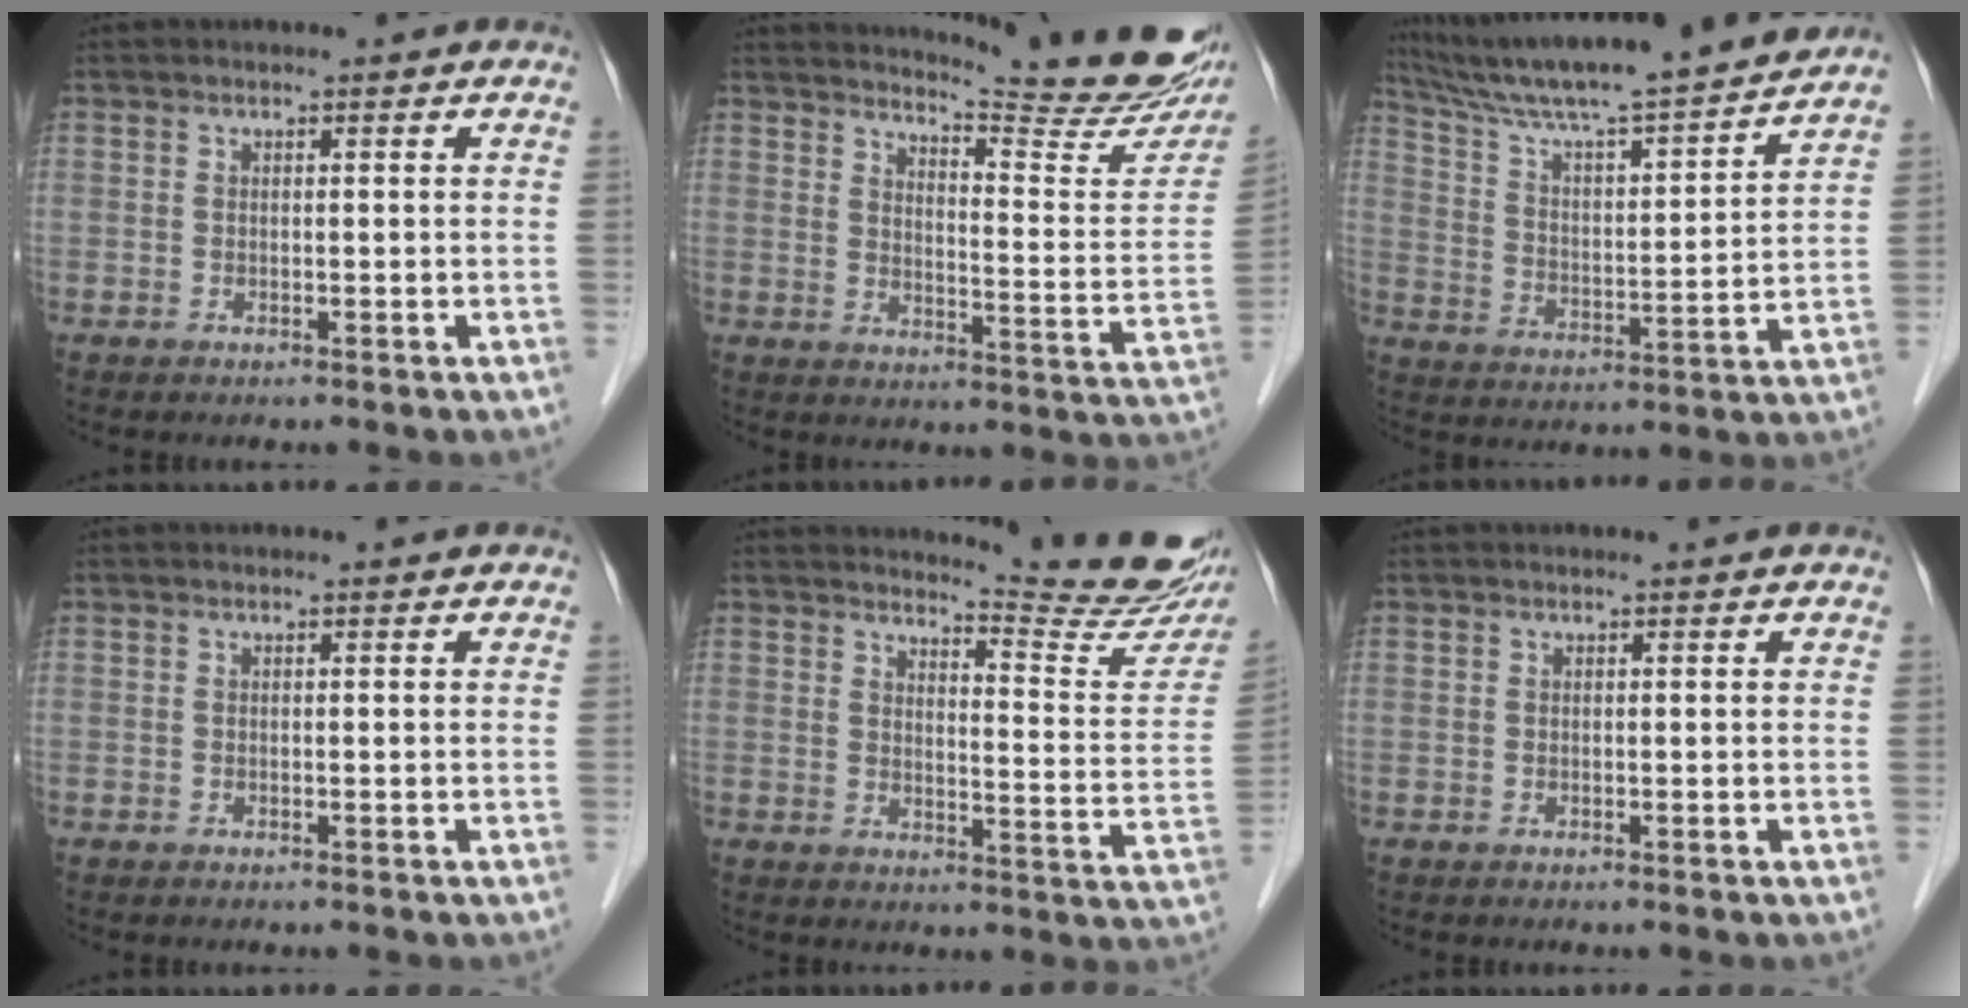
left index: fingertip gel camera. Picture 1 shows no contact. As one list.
[{"total": 19.9, "force": [18.2, 1.4, 8.0], "torque": [-0.108, -0.094, 0.215]}, {"total": 19.5, "force": [17.4, -0.2, 8.7], "torque": [-0.152, 0.001, 0.274]}, {"total": 0.5, "force": [0.5, 0.1, 0.1], "torque": [-0.005, 0.010, 0.004]}, {"total": 13.6, "force": [13.1, -0.2, 3.6], "torque": [-0.045, -0.087, 0.147]}, {"total": 1.0, "force": [1.0, 0.0, 0.3], "torque": [-0.011, 0.007, 0.012]}]